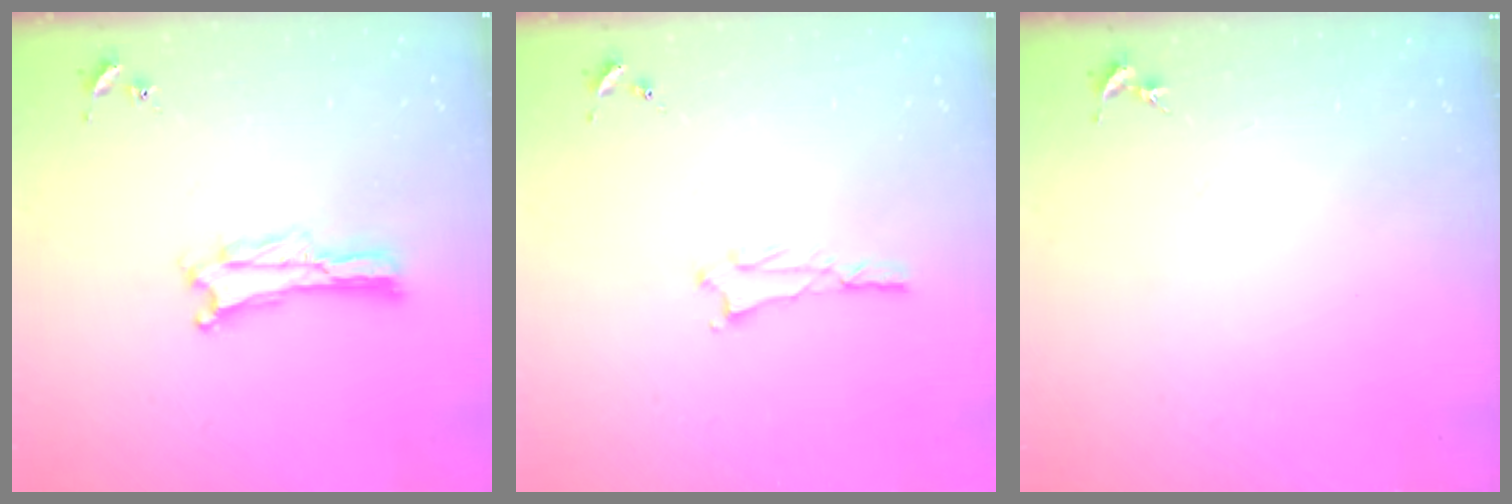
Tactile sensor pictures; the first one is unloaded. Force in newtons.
{"total": 1.0, "press": 1.0, "slide": 0.1}
{"total": 0.0}